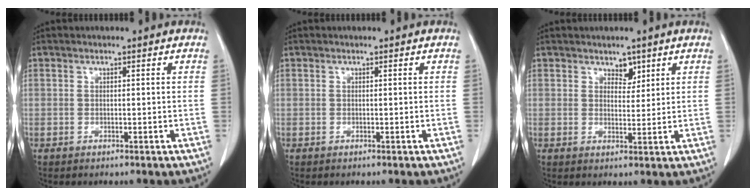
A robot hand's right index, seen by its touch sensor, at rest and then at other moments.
{"total": 0.0}
{"total": 2.4, "force": [1.7, 1.4, 1.0], "torque": [-0.009, -0.004, 0.029]}